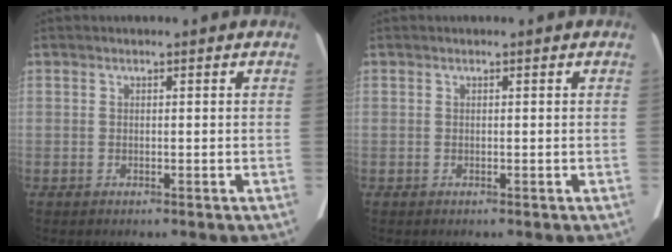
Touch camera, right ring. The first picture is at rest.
{"total": 0.0}